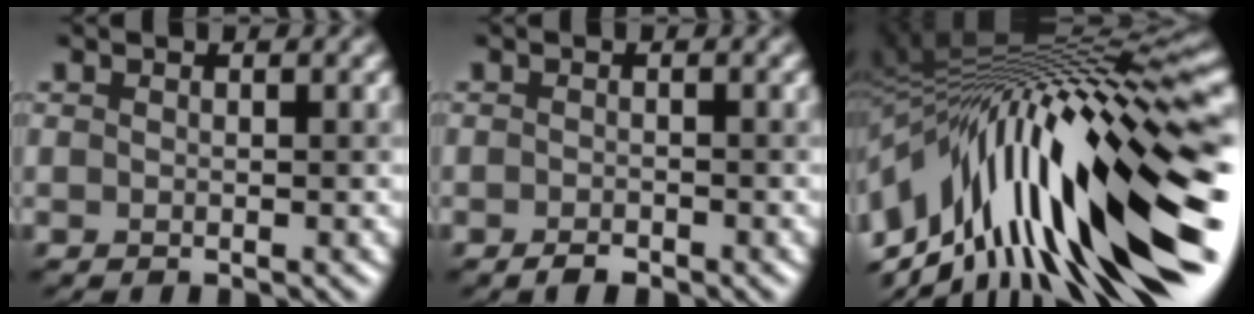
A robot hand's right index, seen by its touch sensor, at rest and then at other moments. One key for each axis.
{"total": 1.2, "fx": -0.8, "fy": 0.4, "fz": 0.7, "tx": -0.015, "ty": -0.001, "tz": -0.018}
{"total": 16.7, "fx": -2.5, "fy": 5.8, "fz": 15.5, "tx": -0.256, "ty": 0.031, "tz": -0.056}